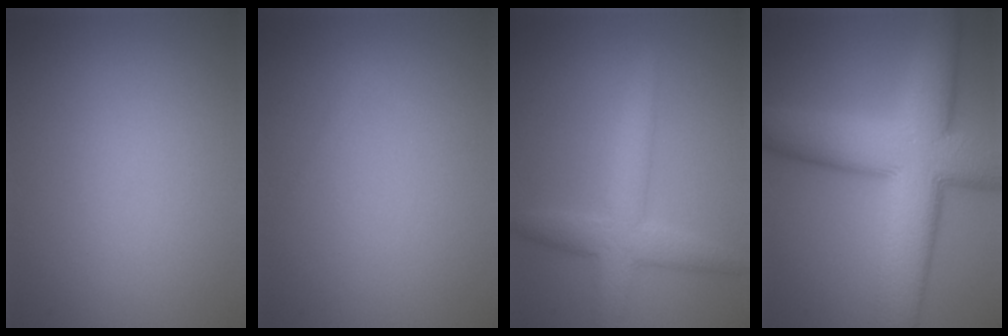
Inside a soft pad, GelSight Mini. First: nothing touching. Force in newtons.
{"total": 0.7, "press": 0.7, "slide": 0.1}
{"total": 4.6, "press": 4.6, "slide": 0.1}
{"total": 12.3, "press": 12.3, "slide": 0.7}